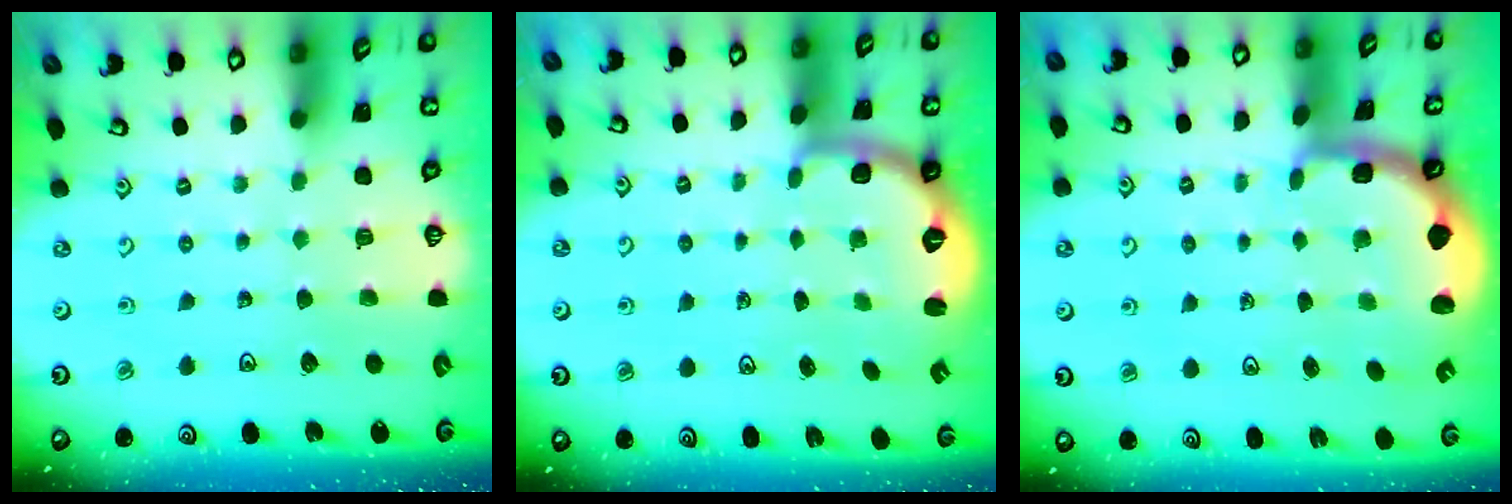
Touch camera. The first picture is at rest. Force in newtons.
{"total": 2.7, "press": 1.6, "slide": 2.1}
{"total": 2.3, "press": 2.0, "slide": 1.0}